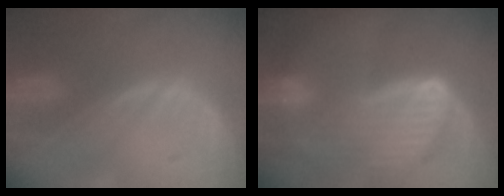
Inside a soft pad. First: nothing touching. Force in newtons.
{"total": 9.8, "press": 8.3, "slide": 5.3}